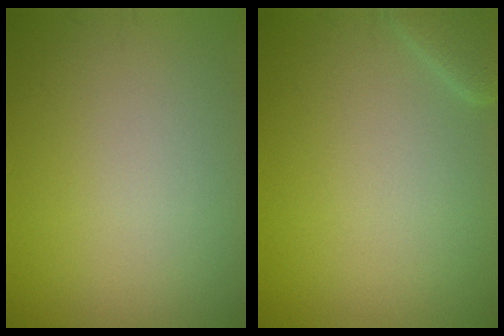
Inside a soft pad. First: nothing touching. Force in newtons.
{"total": 1.9, "press": 1.9, "slide": 0.2}